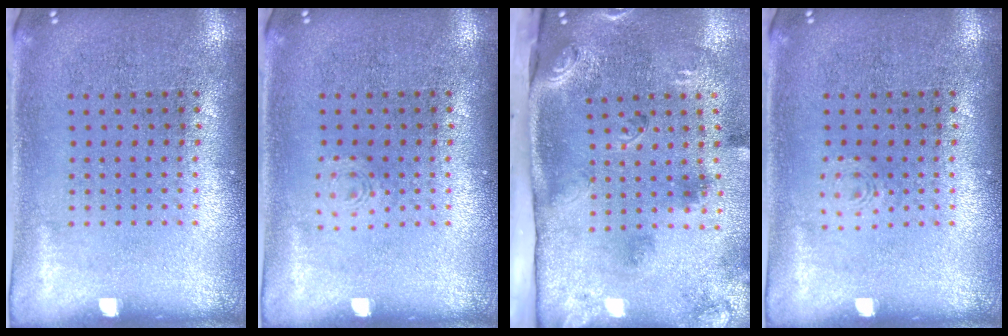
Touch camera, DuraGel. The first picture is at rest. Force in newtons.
{"total": 0.7, "press": 0.6, "slide": 0.2}
{"total": 3.3, "press": 2.1, "slide": 2.6}
{"total": 0.8, "press": 0.8, "slide": 0.2}